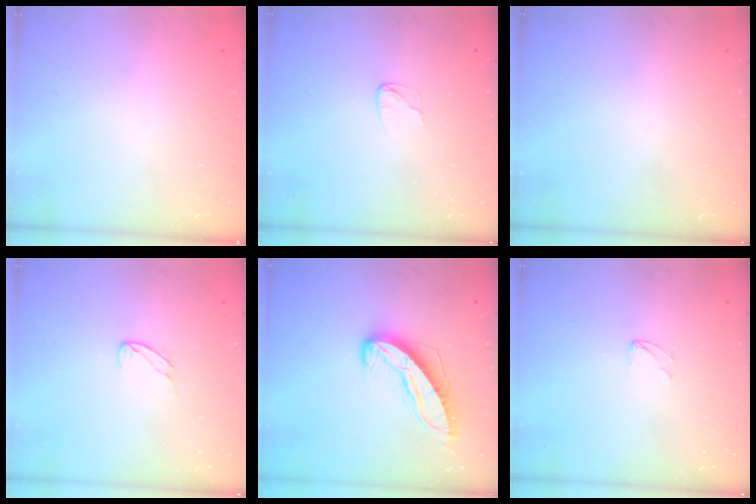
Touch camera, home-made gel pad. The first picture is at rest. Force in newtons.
{"total": 3.6, "press": 3.6, "slide": 0.3}
{"total": 0.0}
{"total": 4.3, "press": 4.3, "slide": 0.3}
{"total": 9.8, "press": 9.8, "slide": 0.5}
{"total": 2.9, "press": 2.9, "slide": 0.2}